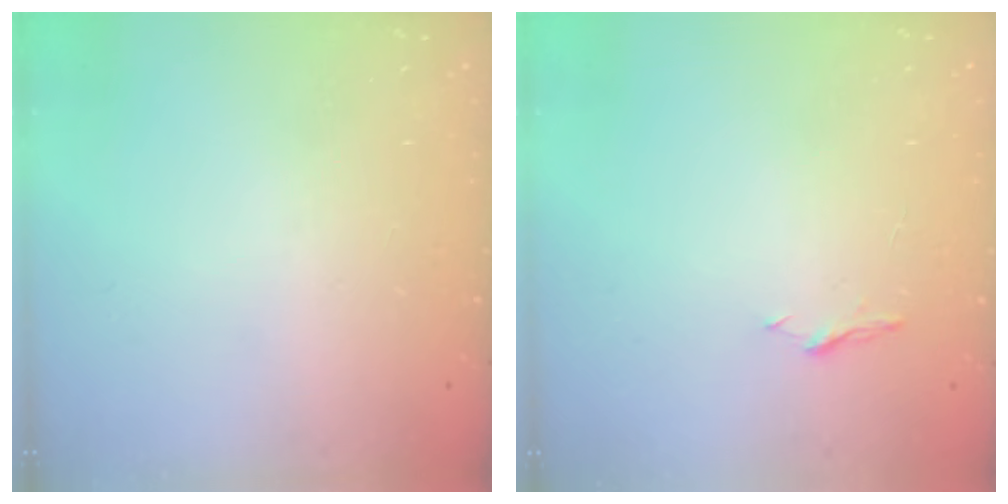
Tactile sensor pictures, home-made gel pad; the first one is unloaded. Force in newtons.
{"total": 3.7, "press": 3.7, "slide": 0.5}